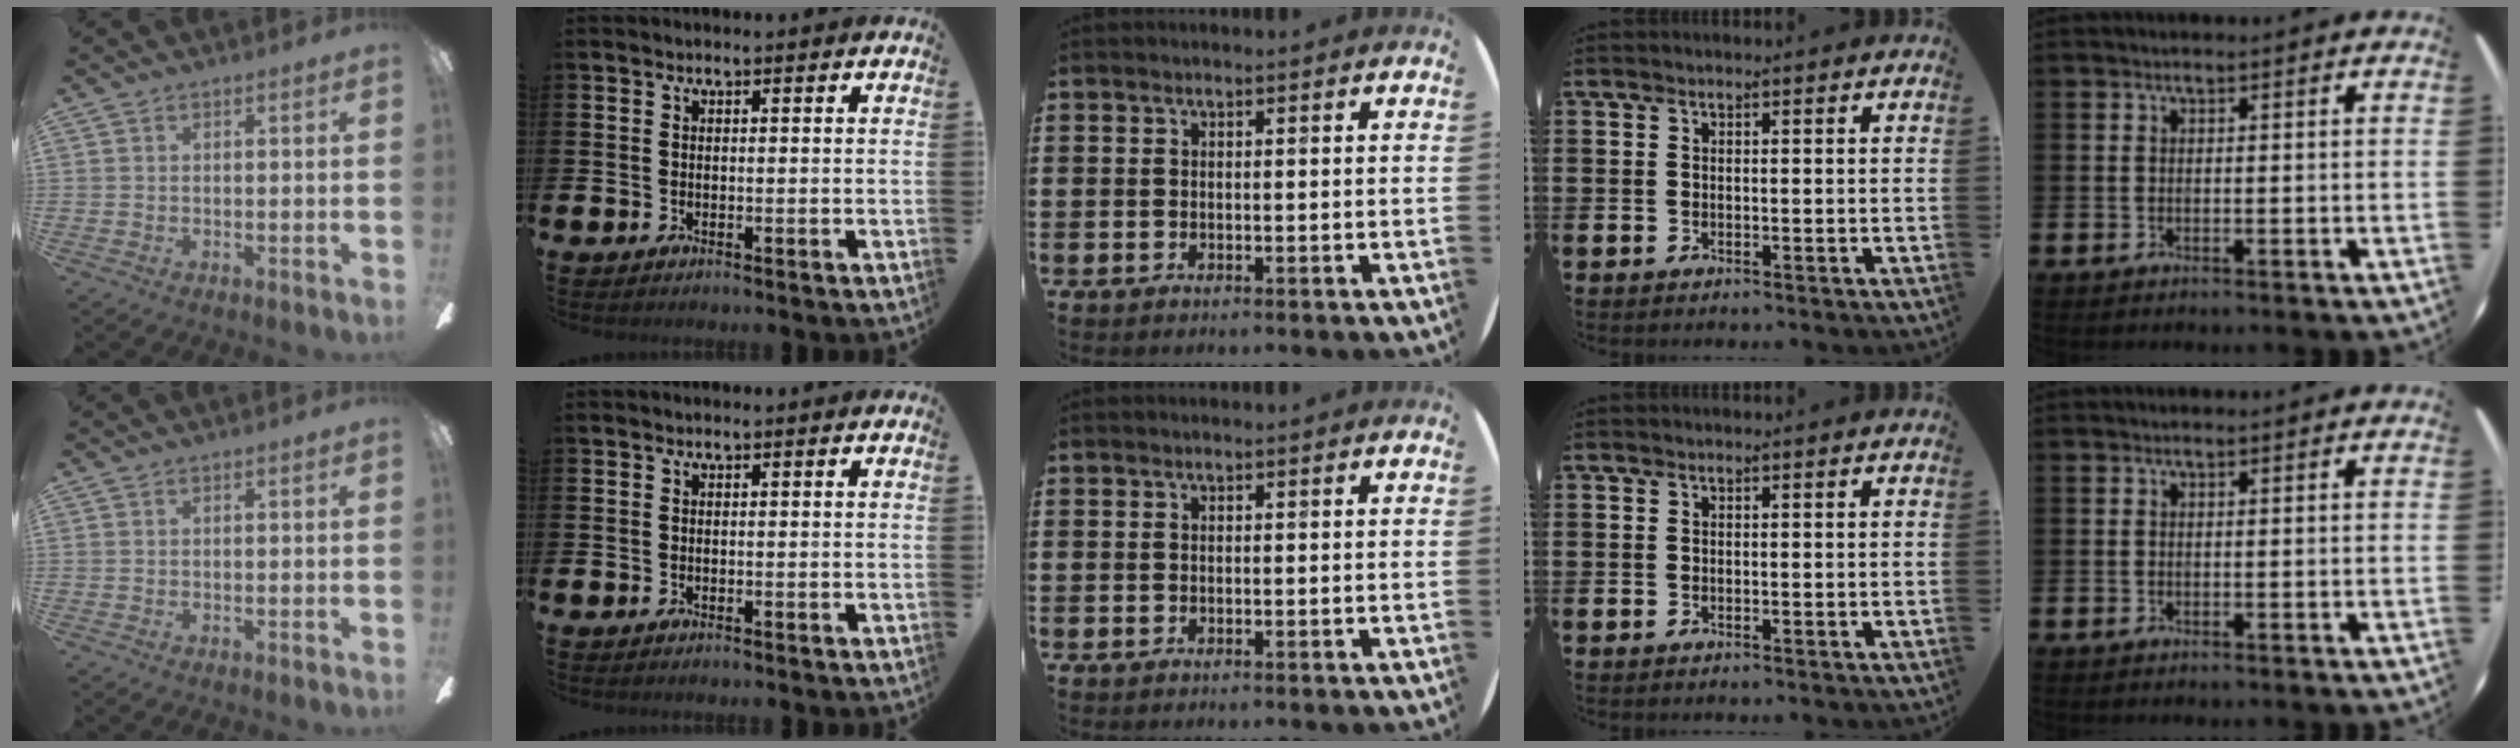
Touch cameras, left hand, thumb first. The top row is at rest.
{}